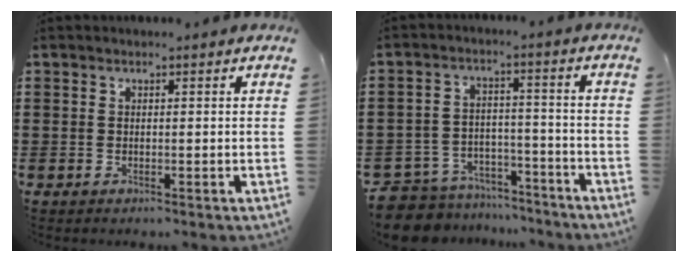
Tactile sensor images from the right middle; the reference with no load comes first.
{"total": 7.5, "force": [-7.3, 1.5, 0.5], "torque": [-0.023, 0.018, -0.151]}